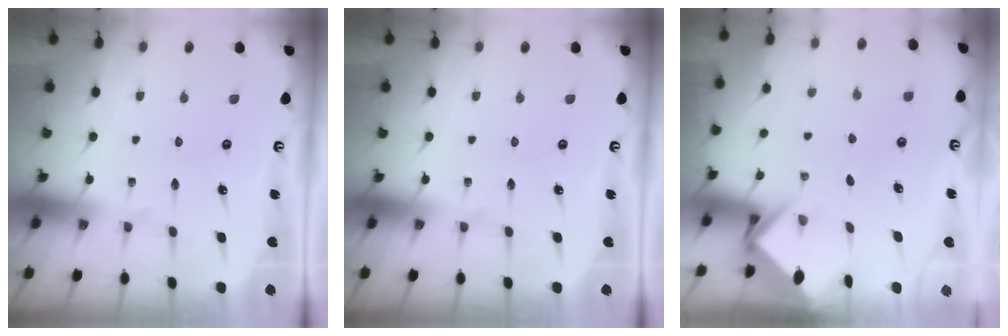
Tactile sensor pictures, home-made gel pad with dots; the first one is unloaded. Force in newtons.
{"total": 0.0}
{"total": 3.8, "press": 3.8, "slide": 0.2}